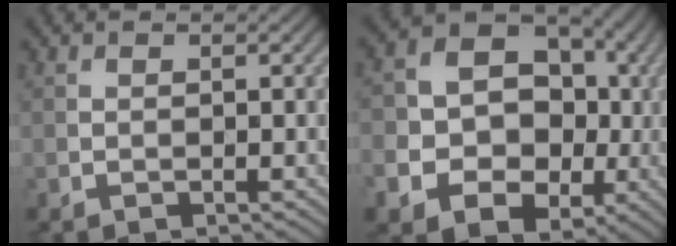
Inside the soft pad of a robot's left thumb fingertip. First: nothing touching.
{"total": 16.9, "force": [-3.2, 14.4, 8.3], "torque": [-0.180, -0.022, -0.056]}